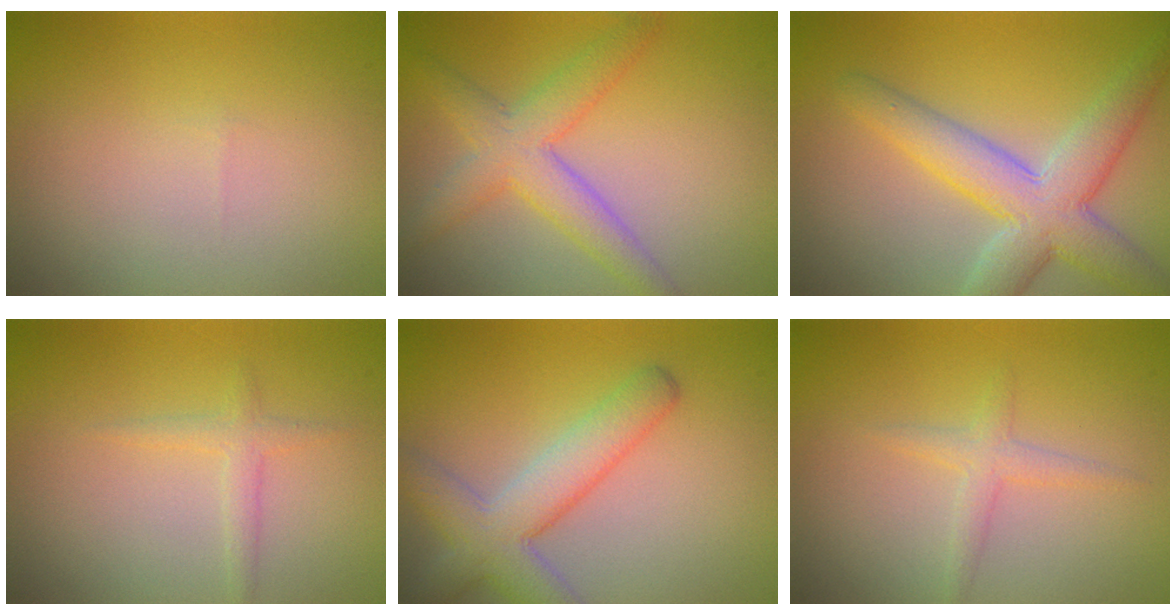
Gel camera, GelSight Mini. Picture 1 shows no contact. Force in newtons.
{"total": 4.6, "press": 4.6, "slide": 0.2}
{"total": 6.7, "press": 6.7, "slide": 0.2}
{"total": 1.4, "press": 1.4, "slide": 0.1}
{"total": 5.5, "press": 5.4, "slide": 0.3}
{"total": 1.6, "press": 1.6, "slide": 0.1}